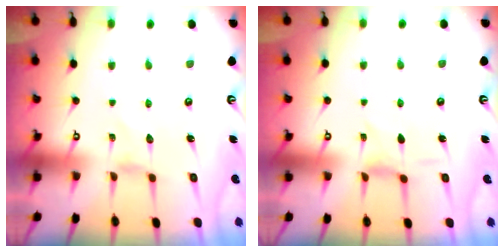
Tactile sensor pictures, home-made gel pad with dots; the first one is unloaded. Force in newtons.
{"total": 2.4, "press": 2.4, "slide": 0.3}